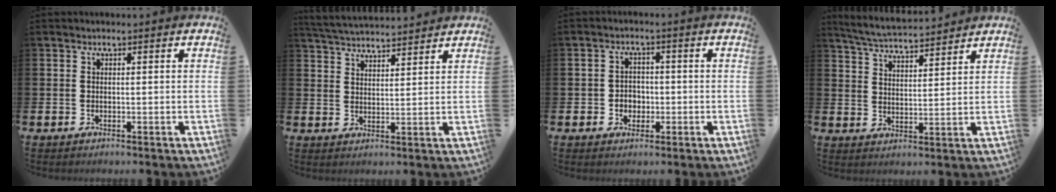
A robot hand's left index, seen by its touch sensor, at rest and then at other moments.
{"total": 4.5, "force": [4.5, 0.3, 0.2], "torque": [-0.023, -0.024, 0.082]}
{"total": 2.6, "force": [-0.5, 2.4, 0.9], "torque": [-0.016, 0.005, -0.018]}
{"total": 5.6, "force": [5.5, 0.3, 1.0], "torque": [-0.041, -0.032, 0.098]}